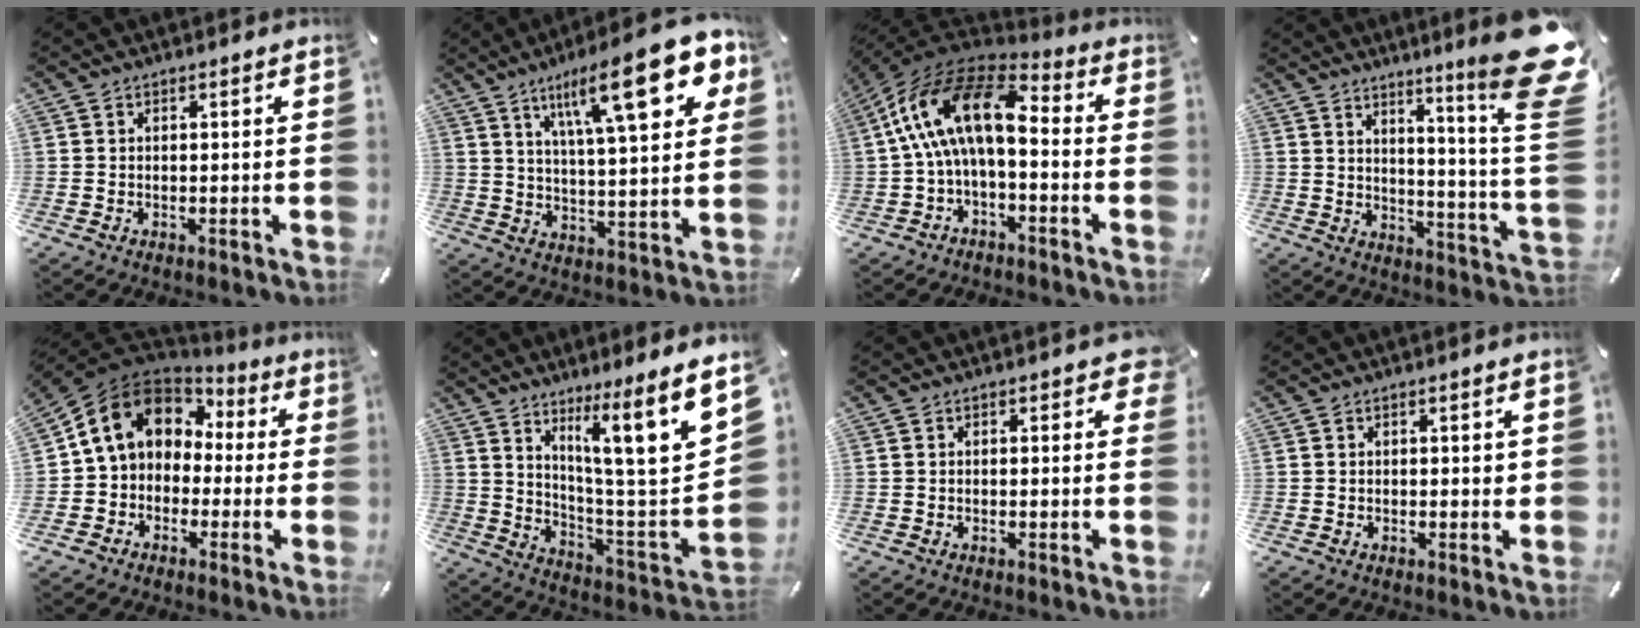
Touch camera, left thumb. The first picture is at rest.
{"total": 21.3, "force": [10.5, 6.5, 17.3], "torque": [-0.260, -0.041, 0.155]}
{"total": 17.2, "force": [1.4, 9.4, 14.4], "torque": [-0.295, 0.017, 0.021]}
{"total": 17.8, "force": [9.7, 1.3, 15.0], "torque": [-0.219, -0.089, 0.140]}
{"total": 12.1, "force": [2.9, 10.1, 5.9], "torque": [-0.147, 0.000, 0.053]}
{"total": 15.7, "force": [9.7, 1.1, 12.4], "torque": [-0.190, -0.094, 0.138]}
{"total": 1.7, "force": [0.5, 1.0, 1.3], "torque": [-0.003, -0.005, 0.002]}
{"total": 0.9, "force": [0.3, 0.5, 0.7], "torque": [-0.005, 0.000, 0.002]}